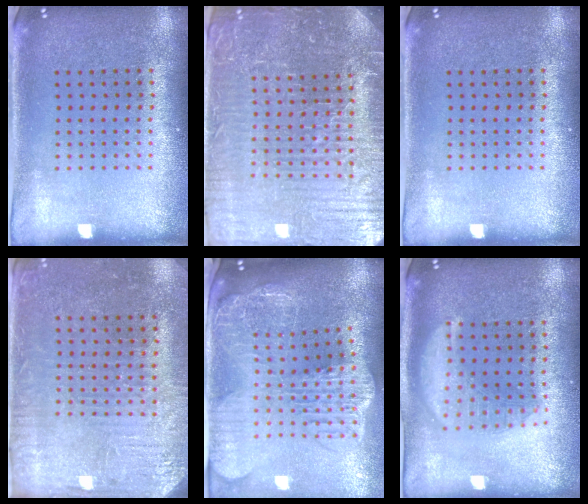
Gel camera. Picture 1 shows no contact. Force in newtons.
{"total": 5.7, "press": 5.3, "slide": 2.2}
{"total": 0.0}
{"total": 3.1, "press": 3.0, "slide": 0.9}
{"total": 3.8, "press": 3.0, "slide": 2.3}
{"total": 2.8, "press": 2.7, "slide": 0.4}